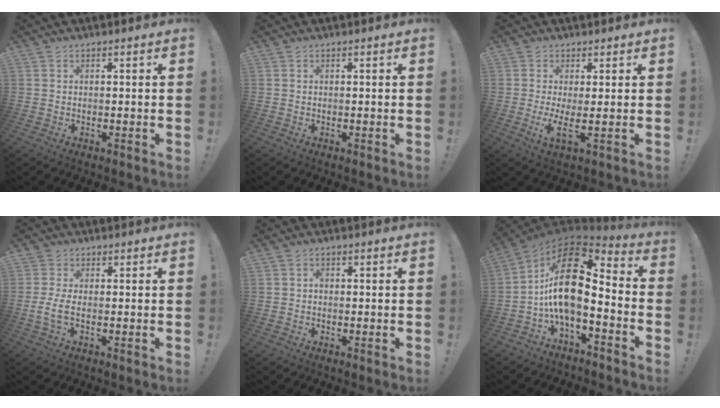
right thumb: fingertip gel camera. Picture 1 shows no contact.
{"total": 0.0}
{"total": 4.9, "force": [0.8, 0.2, 4.8], "torque": [-0.087, -0.027, 0.012]}
{"total": 4.1, "force": [-0.6, 1.8, 3.6], "torque": [-0.066, -0.005, -0.010]}
{"total": 1.1, "force": [-0.5, 0.9, 0.4], "torque": [-0.012, 0.006, -0.008]}
{"total": 18.5, "force": [1.3, 8.6, 16.3], "torque": [-0.290, -0.007, 0.020]}